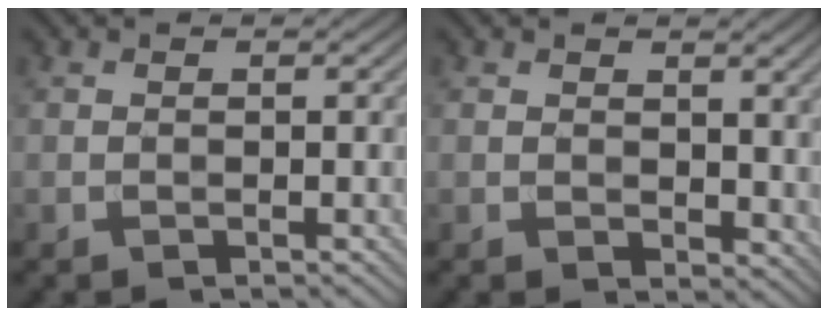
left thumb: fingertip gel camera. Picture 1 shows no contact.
{"total": 2.5, "force": [1.3, 1.7, 1.3], "torque": [-0.022, -0.006, 0.026]}